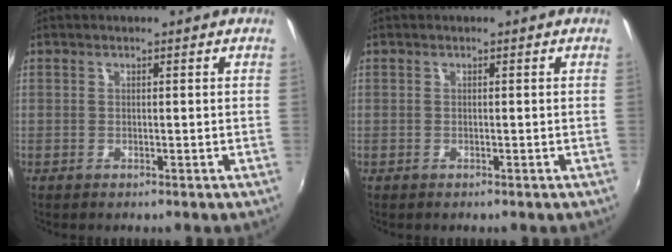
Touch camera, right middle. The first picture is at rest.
{"total": 0.0}